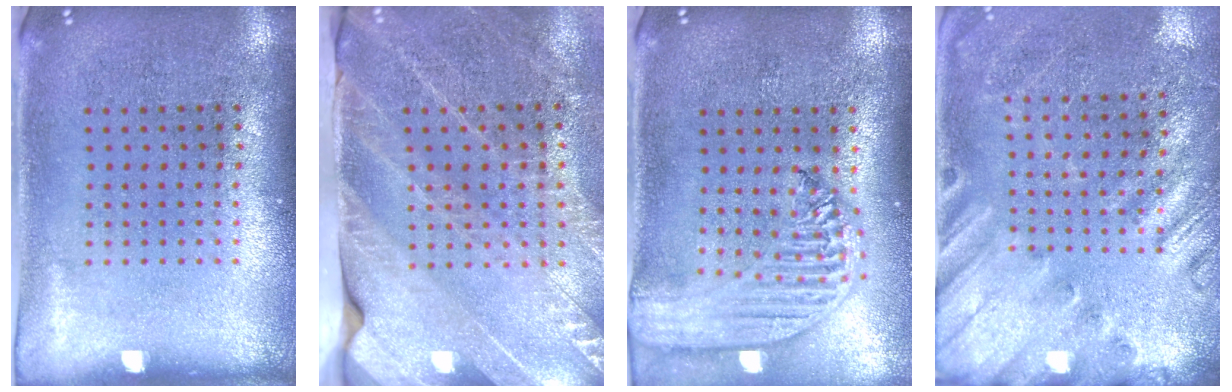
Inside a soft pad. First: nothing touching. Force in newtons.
{"total": 3.3, "press": 2.9, "slide": 1.6}
{"total": 2.6, "press": 2.1, "slide": 1.5}
{"total": 2.4, "press": 2.0, "slide": 1.4}